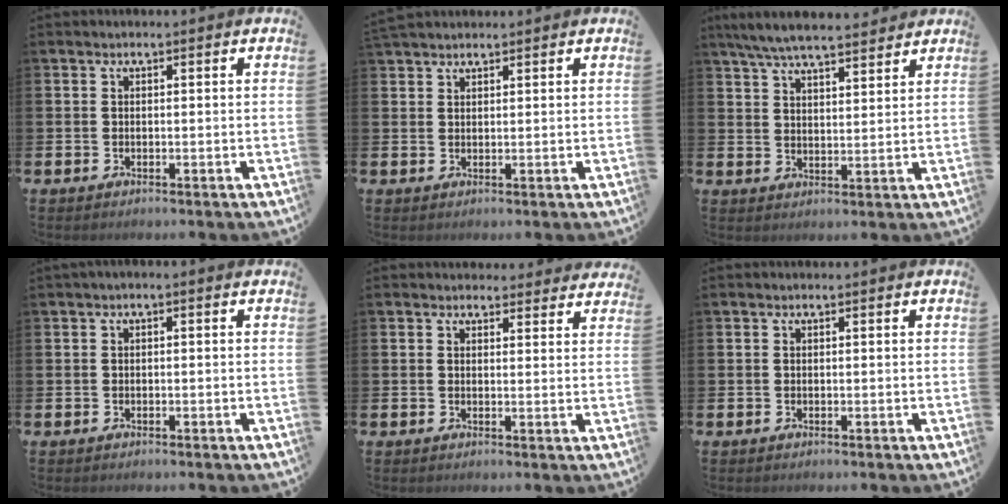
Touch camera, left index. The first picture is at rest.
{"total": 2.1, "force": [2.0, 0.6, 0.4], "torque": [0.001, -0.005, 0.035]}
{"total": 6.4, "force": [6.1, 0.8, 1.9], "torque": [-0.062, -0.022, 0.112]}
{"total": 0.7, "force": [-0.5, 0.1, 0.4], "torque": [-0.010, 0.000, -0.008]}
{"total": 2.7, "force": [2.6, 0.6, -0.3], "torque": [0.013, -0.017, 0.046]}
{"total": 0.0}